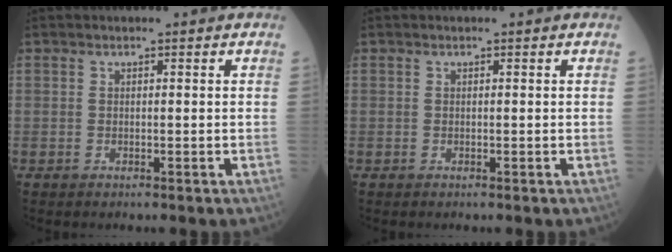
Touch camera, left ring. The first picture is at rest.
{"total": 0.0}